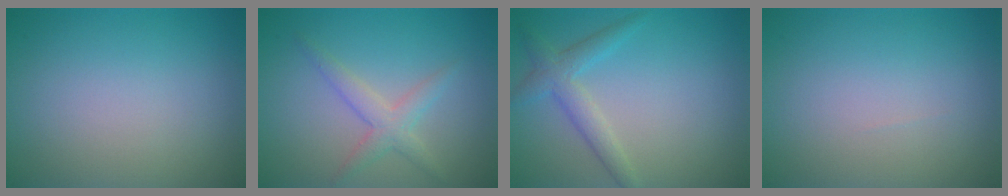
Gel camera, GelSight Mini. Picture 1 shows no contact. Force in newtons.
{"total": 2.5, "press": 2.5, "slide": 0.1}
{"total": 2.7, "press": 2.7, "slide": 0.1}
{"total": 0.0}